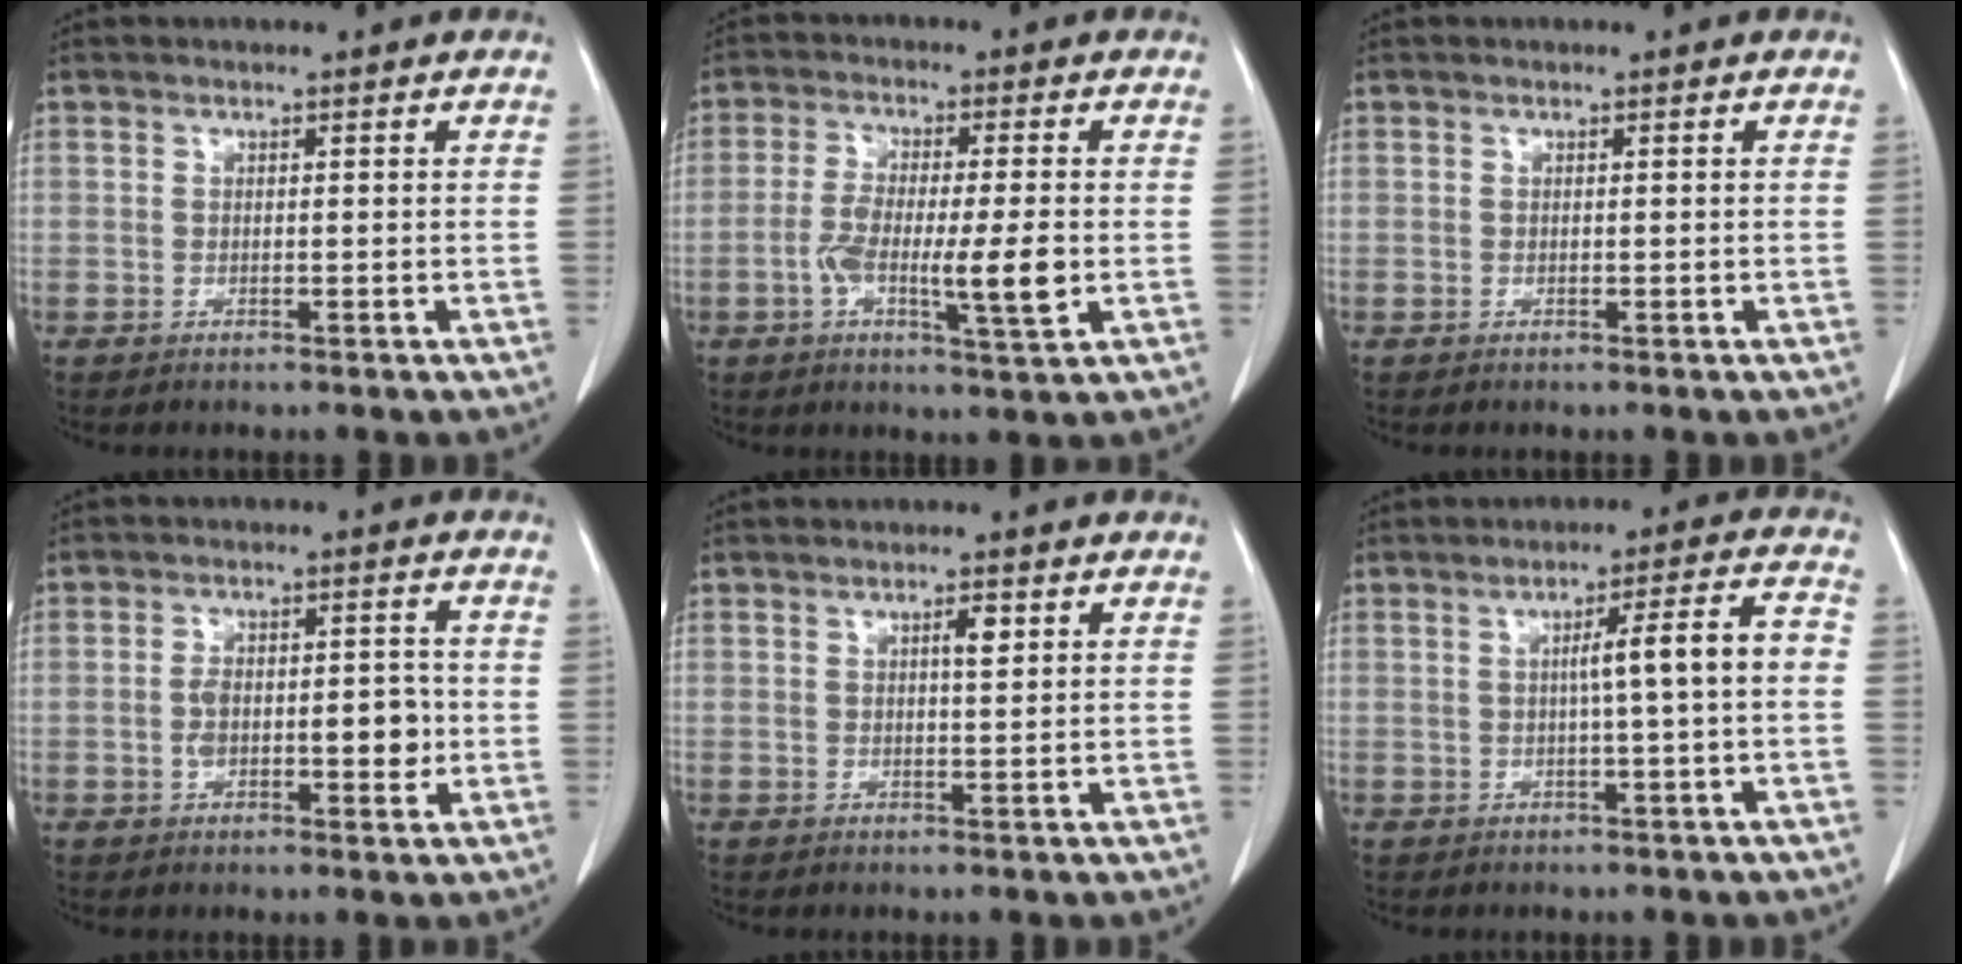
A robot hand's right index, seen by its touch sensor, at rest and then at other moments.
{"total": 9.2, "force": [-1.9, 1.1, 8.9], "torque": [-0.157, -0.008, -0.035]}
{"total": 0.0}
{"total": 7.5, "force": [-1.1, 3.4, 6.6], "torque": [-0.109, 0.014, -0.015]}
{"total": 2.0, "force": [0.7, 0.4, 1.8], "torque": [-0.032, 0.000, 0.010]}
{"total": 6.6, "force": [-0.3, -0.1, 6.6], "torque": [-0.097, 0.018, -0.004]}